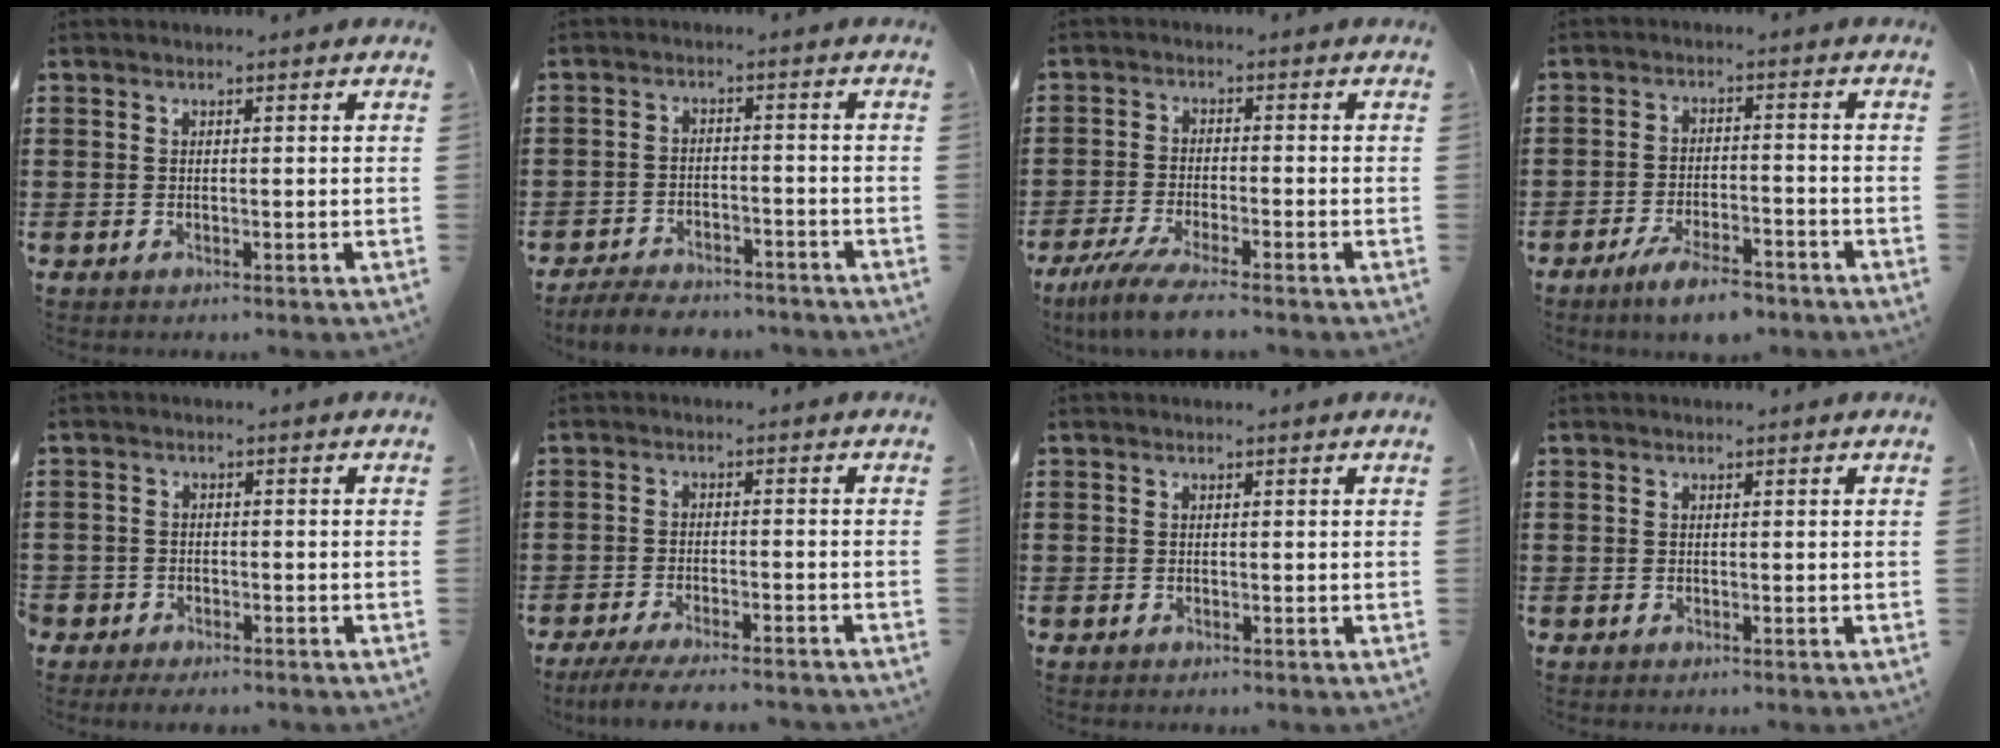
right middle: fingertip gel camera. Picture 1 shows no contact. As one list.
[{"total": 4.1, "force": [-4.0, 0.6, 0.7], "torque": [-0.019, 0.003, -0.084]}, {"total": 5.1, "force": [-4.3, -0.2, 2.8], "torque": [-0.074, -0.022, -0.085]}, {"total": 5.3, "force": [-4.4, 0.9, 2.9], "torque": [-0.058, -0.001, -0.083]}, {"total": 1.8, "force": [-1.7, 0.7, 0.0], "torque": [-0.005, 0.003, -0.038]}, {"total": 4.0, "force": [-3.7, -0.1, 1.6], "torque": [-0.038, -0.011, -0.073]}, {"total": 0.0}, {"total": 0.0}]